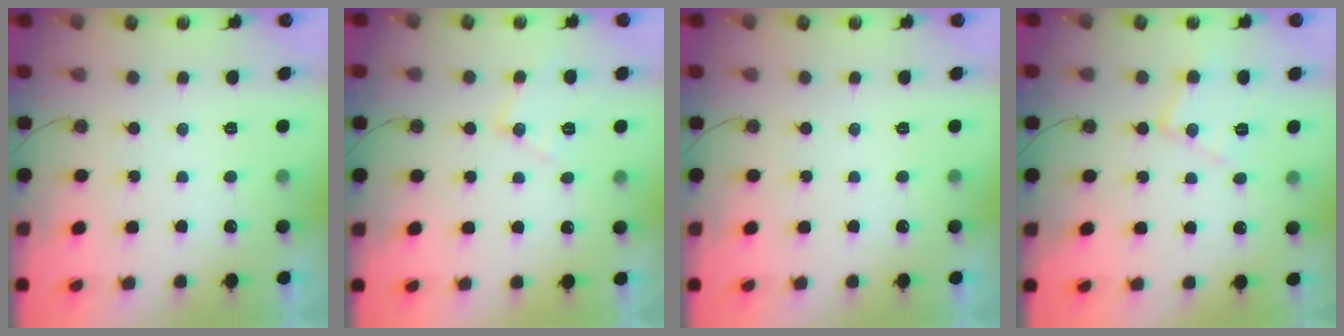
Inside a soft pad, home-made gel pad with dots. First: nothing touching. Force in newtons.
{"total": 10.2, "press": 10.2, "slide": 0.7}
{"total": 0.0}
{"total": 10.3, "press": 10.3, "slide": 0.2}